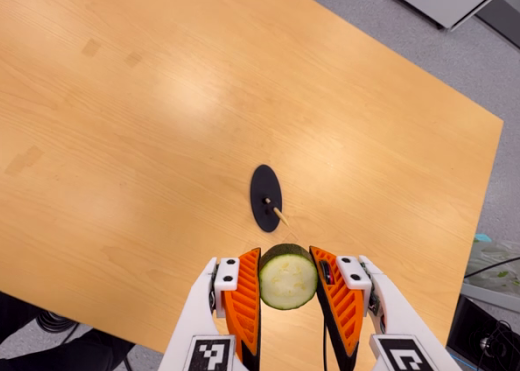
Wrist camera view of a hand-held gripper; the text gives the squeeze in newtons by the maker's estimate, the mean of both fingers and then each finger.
{"total": 11.0, "left": 10.1, "right": 11.8}